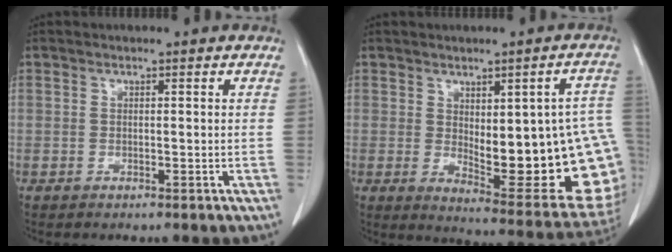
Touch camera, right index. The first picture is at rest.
{"total": 20.6, "force": [-0.7, 5.3, 19.9], "torque": [-0.178, 0.004, 0.016]}